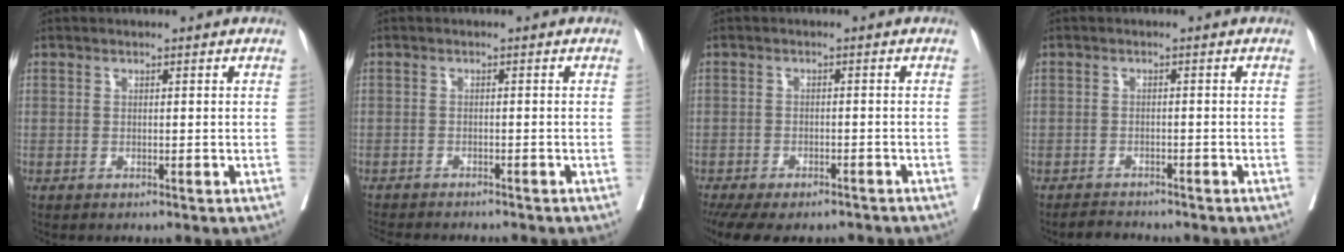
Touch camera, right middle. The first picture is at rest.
{"total": 8.8, "force": [-8.0, 1.4, 3.3], "torque": [-0.051, -0.011, -0.109]}
{"total": 12.9, "force": [-10.2, 5.1, 6.1], "torque": [-0.144, -0.014, -0.135]}
{"total": 2.2, "force": [-2.2, 0.5, 0.0], "torque": [-0.009, -0.009, -0.036]}